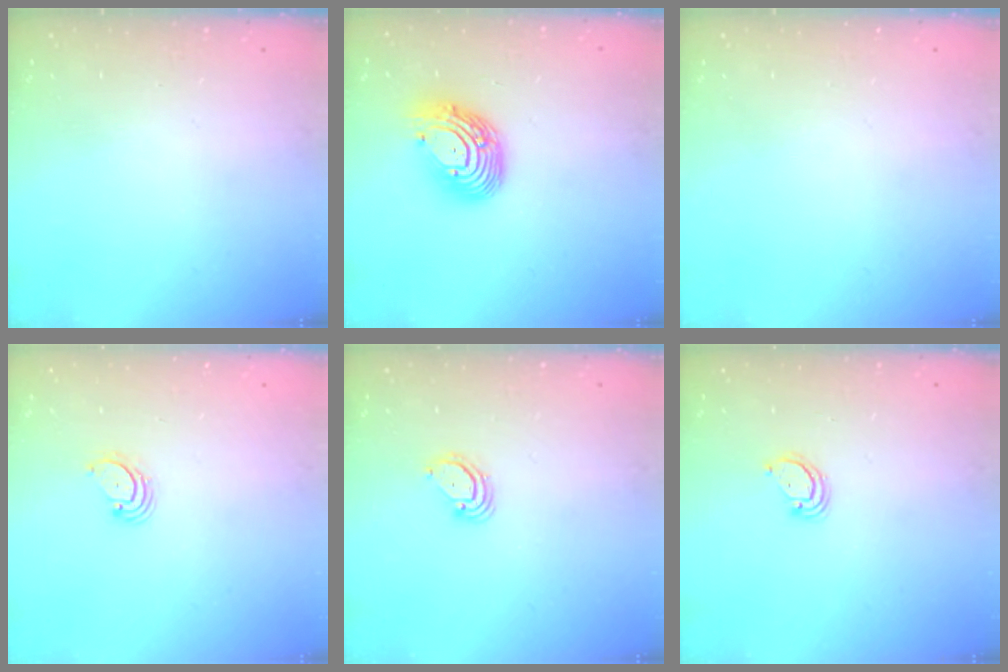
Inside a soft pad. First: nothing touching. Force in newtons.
{"total": 12.8, "press": 12.8, "slide": 1.2}
{"total": 0.0}
{"total": 2.7, "press": 2.7, "slide": 0.3}
{"total": 3.1, "press": 3.1, "slide": 0.2}
{"total": 2.9, "press": 2.8, "slide": 0.2}